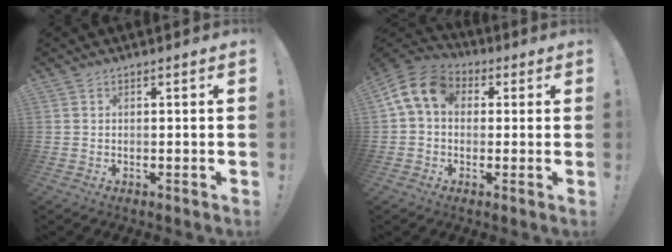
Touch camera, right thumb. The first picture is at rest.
{"total": 11.4, "force": [2.6, 8.2, 7.4], "torque": [-0.145, 0.013, 0.055]}